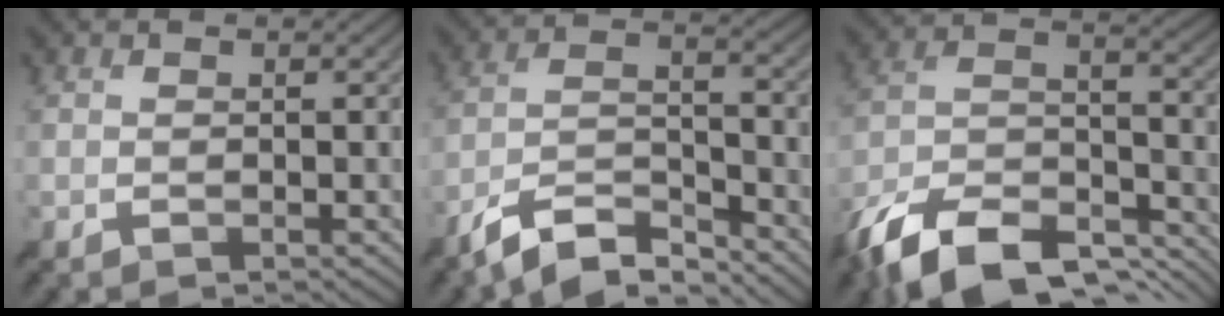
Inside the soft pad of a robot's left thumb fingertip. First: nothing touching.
{"total": 8.5, "force": [-6.9, 2.2, 4.3], "torque": [-0.083, 0.006, -0.138]}
{"total": 14.7, "force": [-11.2, 5.4, 7.8], "torque": [-0.170, 0.000, -0.202]}